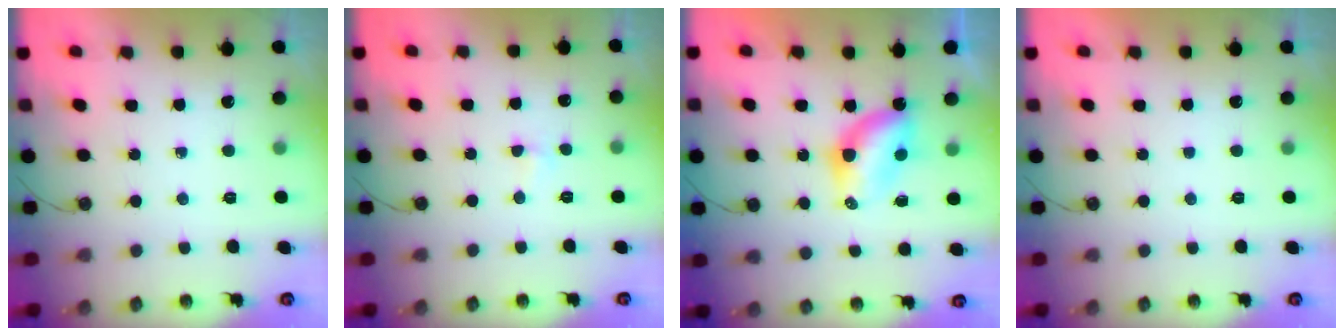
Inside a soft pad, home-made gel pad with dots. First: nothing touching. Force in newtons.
{"total": 2.8, "press": 2.7, "slide": 0.5}
{"total": 6.4, "press": 6.4, "slide": 0.2}
{"total": 0.0}